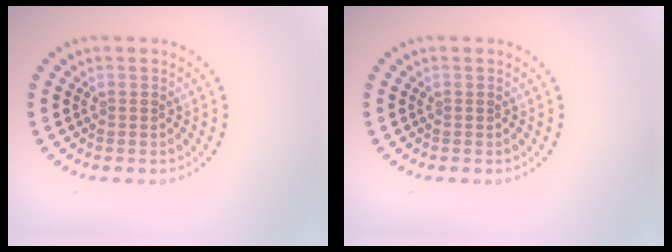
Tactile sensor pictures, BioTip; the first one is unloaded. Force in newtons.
{"total": 0.0}